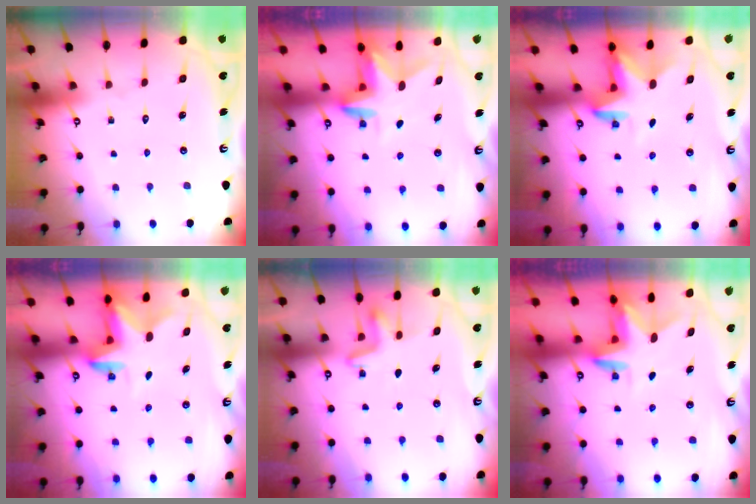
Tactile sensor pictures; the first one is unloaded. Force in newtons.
{"total": 3.1, "press": 3.1, "slide": 0.3}
{"total": 3.5, "press": 3.5, "slide": 0.1}
{"total": 2.5, "press": 2.5, "slide": 0.5}
{"total": 3.2, "press": 3.2, "slide": 0.4}
{"total": 3.0, "press": 3.0, "slide": 0.2}